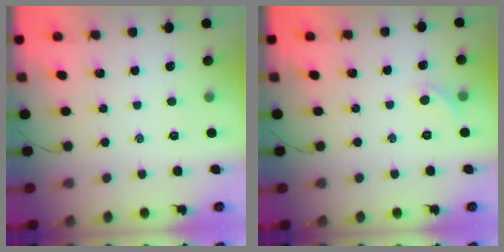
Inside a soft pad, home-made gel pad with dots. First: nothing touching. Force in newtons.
{"total": 4.7, "press": 4.5, "slide": 1.5}